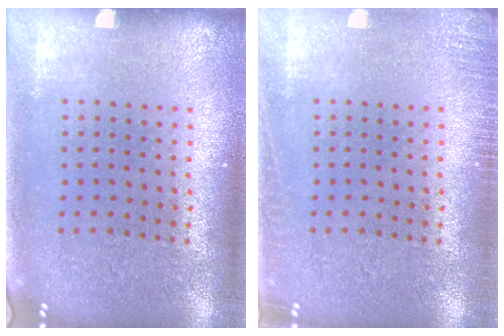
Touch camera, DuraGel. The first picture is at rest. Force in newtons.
{"total": 1.3, "press": 1.3, "slide": 0.3}